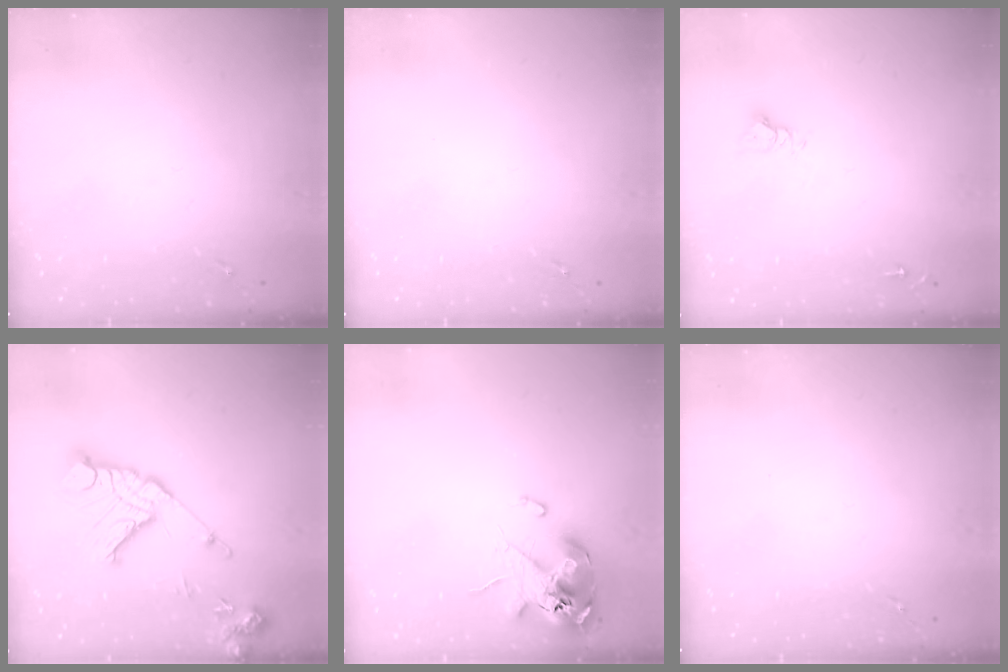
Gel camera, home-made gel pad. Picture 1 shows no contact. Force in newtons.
{"total": 0.0}
{"total": 5.5, "press": 5.5, "slide": 0.5}
{"total": 18.0, "press": 17.9, "slide": 2.5}
{"total": 12.1, "press": 12.0, "slide": 2.0}
{"total": 0.0}